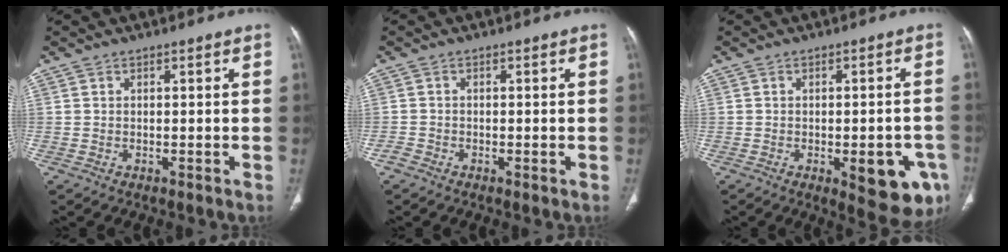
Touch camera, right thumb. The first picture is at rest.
{"total": 1.3, "force": [-1.0, 0.6, 0.5], "torque": [-0.007, -0.001, -0.023]}
{"total": 11.3, "force": [-4.1, 4.3, 9.6], "torque": [-0.088, 0.004, -0.039]}